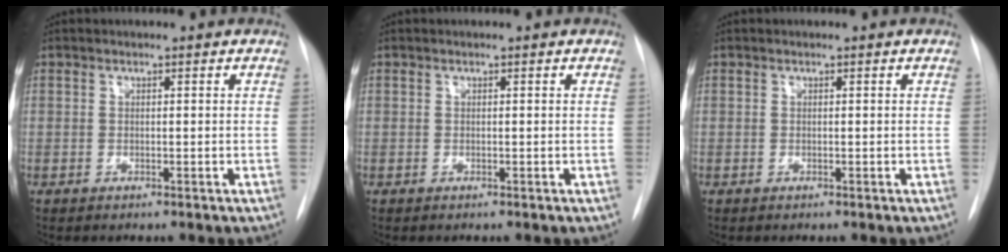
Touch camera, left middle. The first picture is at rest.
{"total": 0.0}
{"total": 0.0}